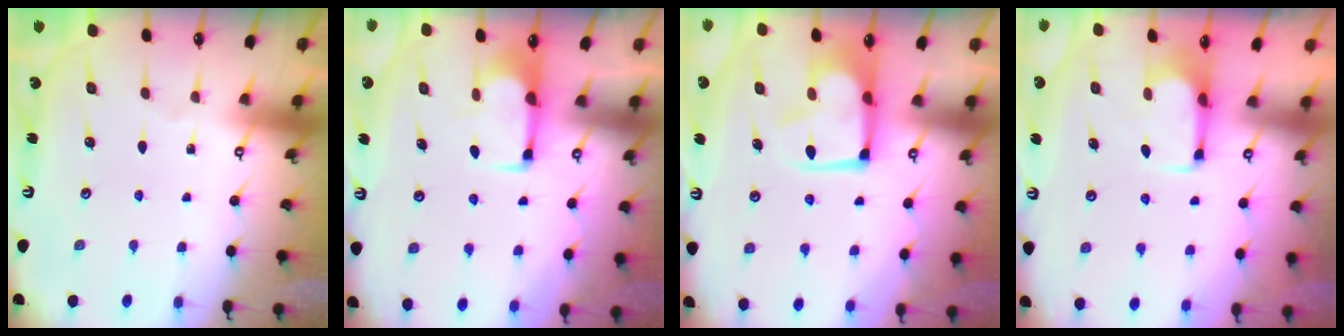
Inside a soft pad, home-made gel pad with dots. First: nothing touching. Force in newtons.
{"total": 1.1, "press": 1.1, "slide": 0.0}
{"total": 4.2, "press": 4.2, "slide": 0.8}
{"total": 2.5, "press": 2.3, "slide": 0.9}